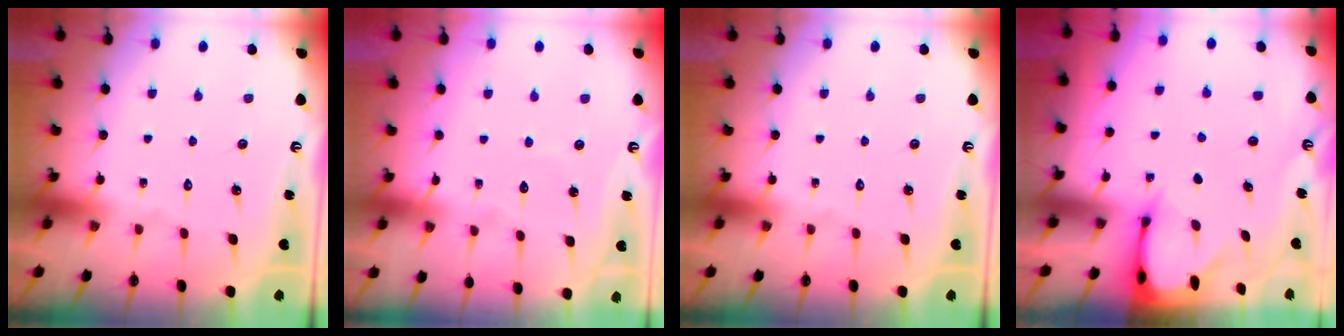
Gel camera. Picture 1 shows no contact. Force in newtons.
{"total": 2.5, "press": 2.5, "slide": 0.2}
{"total": 0.0}
{"total": 2.4, "press": 2.4, "slide": 0.3}